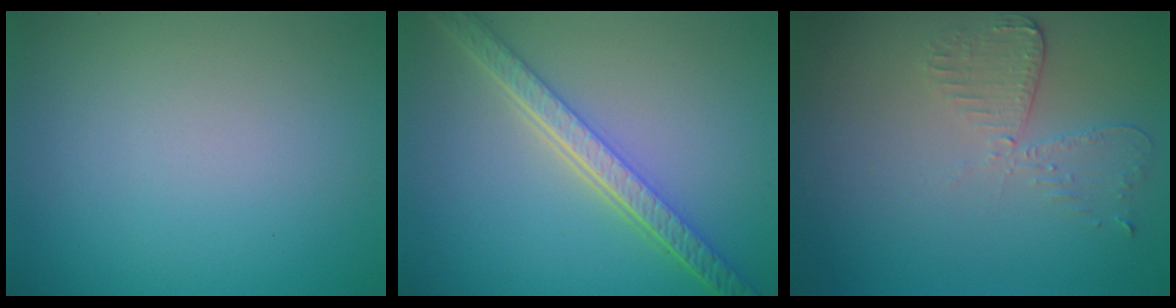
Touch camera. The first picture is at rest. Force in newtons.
{"total": 5.6, "press": 4.4, "slide": 3.5}
{"total": 2.7, "press": 2.4, "slide": 1.2}